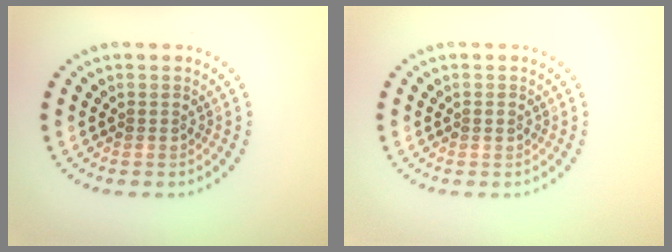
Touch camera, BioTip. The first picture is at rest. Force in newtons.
{"total": 0.7, "press": 0.7, "slide": 0.2}